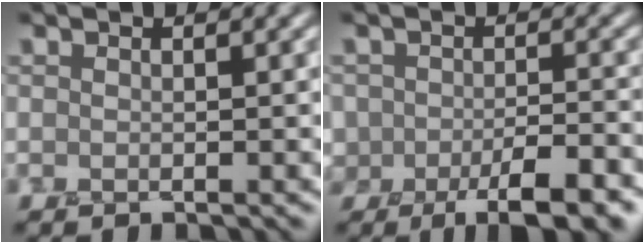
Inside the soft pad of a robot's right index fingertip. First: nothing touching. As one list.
[{"total": 7.6, "force": [-4.3, 3.7, 5.0], "torque": [-0.068, -0.010, -0.059]}]